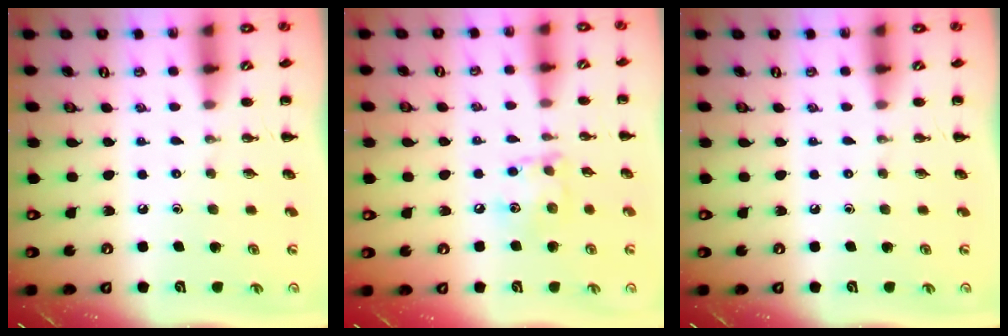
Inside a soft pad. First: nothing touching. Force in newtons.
{"total": 8.9, "press": 8.9, "slide": 0.4}
{"total": 0.0}